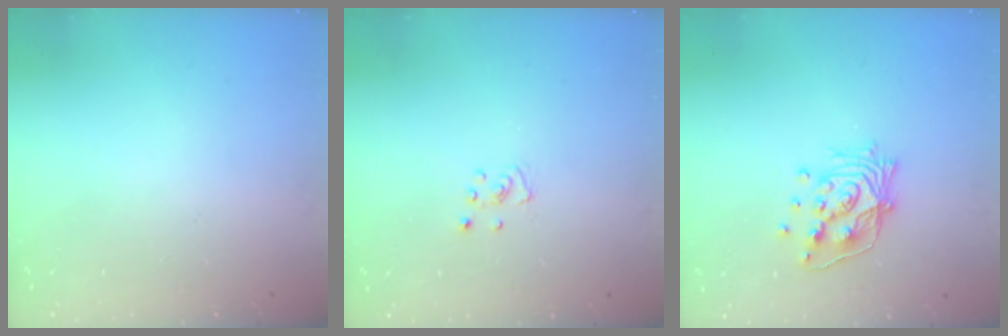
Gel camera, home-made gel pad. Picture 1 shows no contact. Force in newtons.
{"total": 3.3, "press": 3.3, "slide": 0.3}
{"total": 14.4, "press": 14.4, "slide": 1.1}